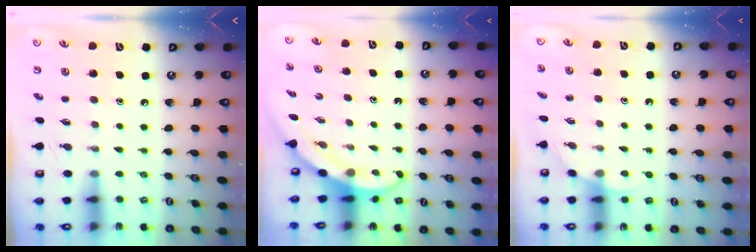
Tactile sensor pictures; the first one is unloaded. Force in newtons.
{"total": 3.6, "press": 3.6, "slide": 0.2}
{"total": 2.9, "press": 2.9, "slide": 0.2}